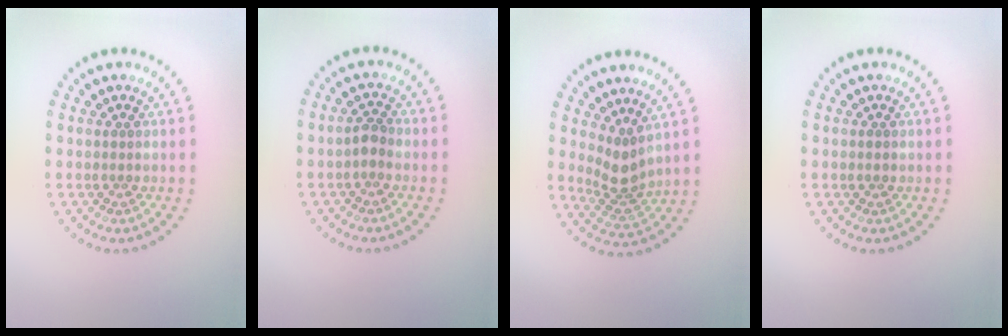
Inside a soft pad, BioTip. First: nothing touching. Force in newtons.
{"total": 1.3, "press": 1.2, "slide": 0.4}
{"total": 3.0, "press": 2.2, "slide": 2.0}
{"total": 0.7, "press": 0.7, "slide": 0.0}